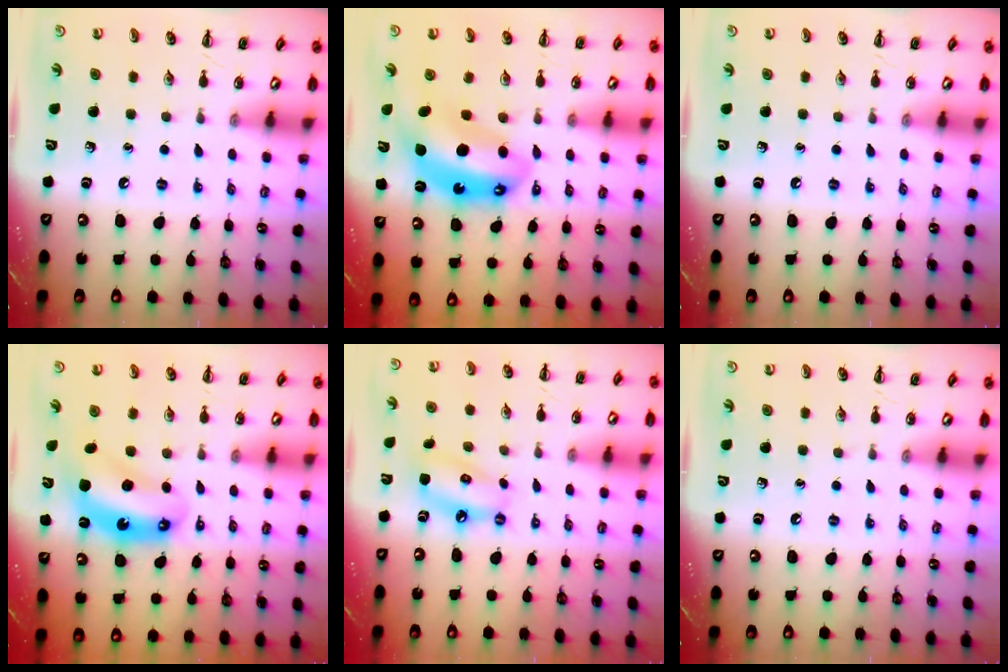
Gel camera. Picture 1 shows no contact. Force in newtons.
{"total": 10.7, "press": 10.3, "slide": 2.8}
{"total": 0.0}
{"total": 7.4, "press": 7.1, "slide": 2.1}
{"total": 9.8, "press": 9.4, "slide": 2.4}
{"total": 0.0}